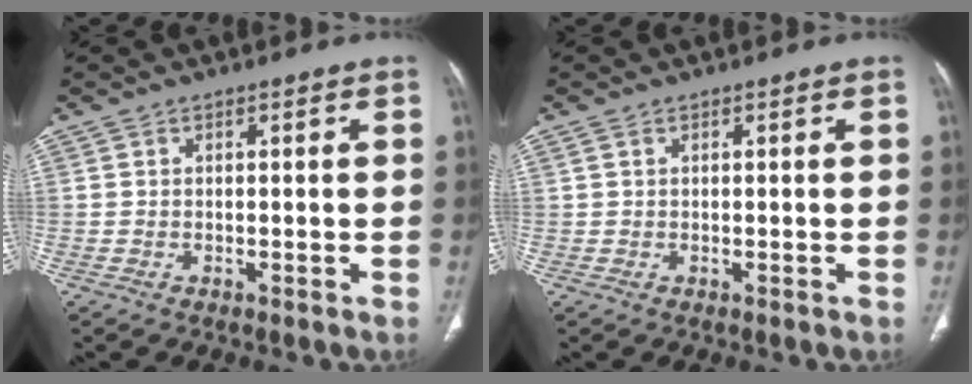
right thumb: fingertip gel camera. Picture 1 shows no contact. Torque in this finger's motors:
{"motor_torque": [0.23, 0.23, 0.16, -0.16, 0.08]}